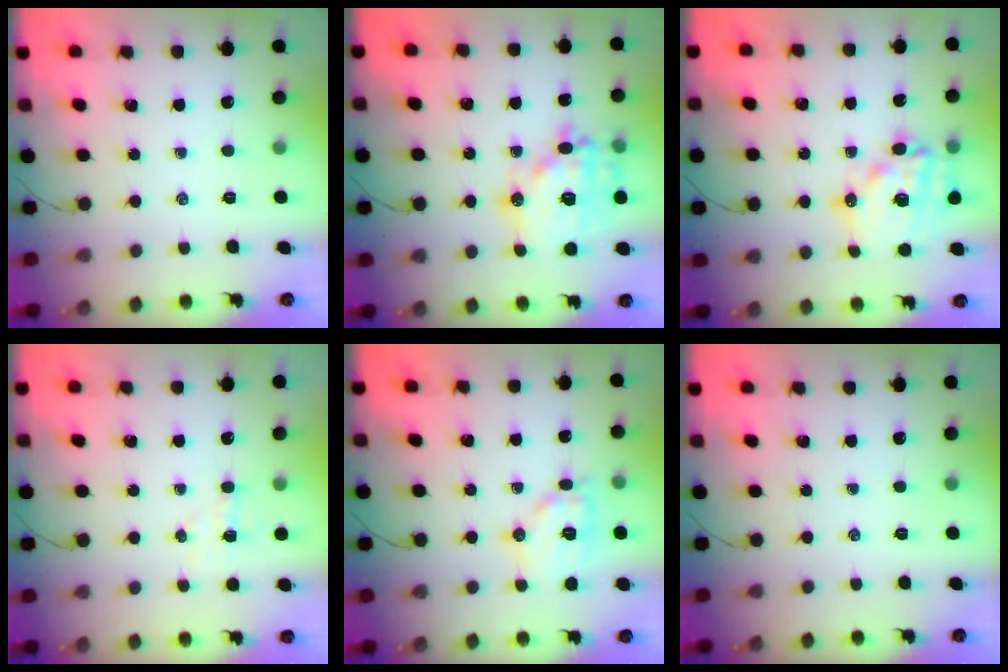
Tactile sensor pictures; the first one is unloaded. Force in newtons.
{"total": 18.1, "press": 17.9, "slide": 2.3}
{"total": 16.3, "press": 15.9, "slide": 3.7}
{"total": 3.7, "press": 3.6, "slide": 0.8}
{"total": 11.4, "press": 11.4, "slide": 0.5}
{"total": 0.0}